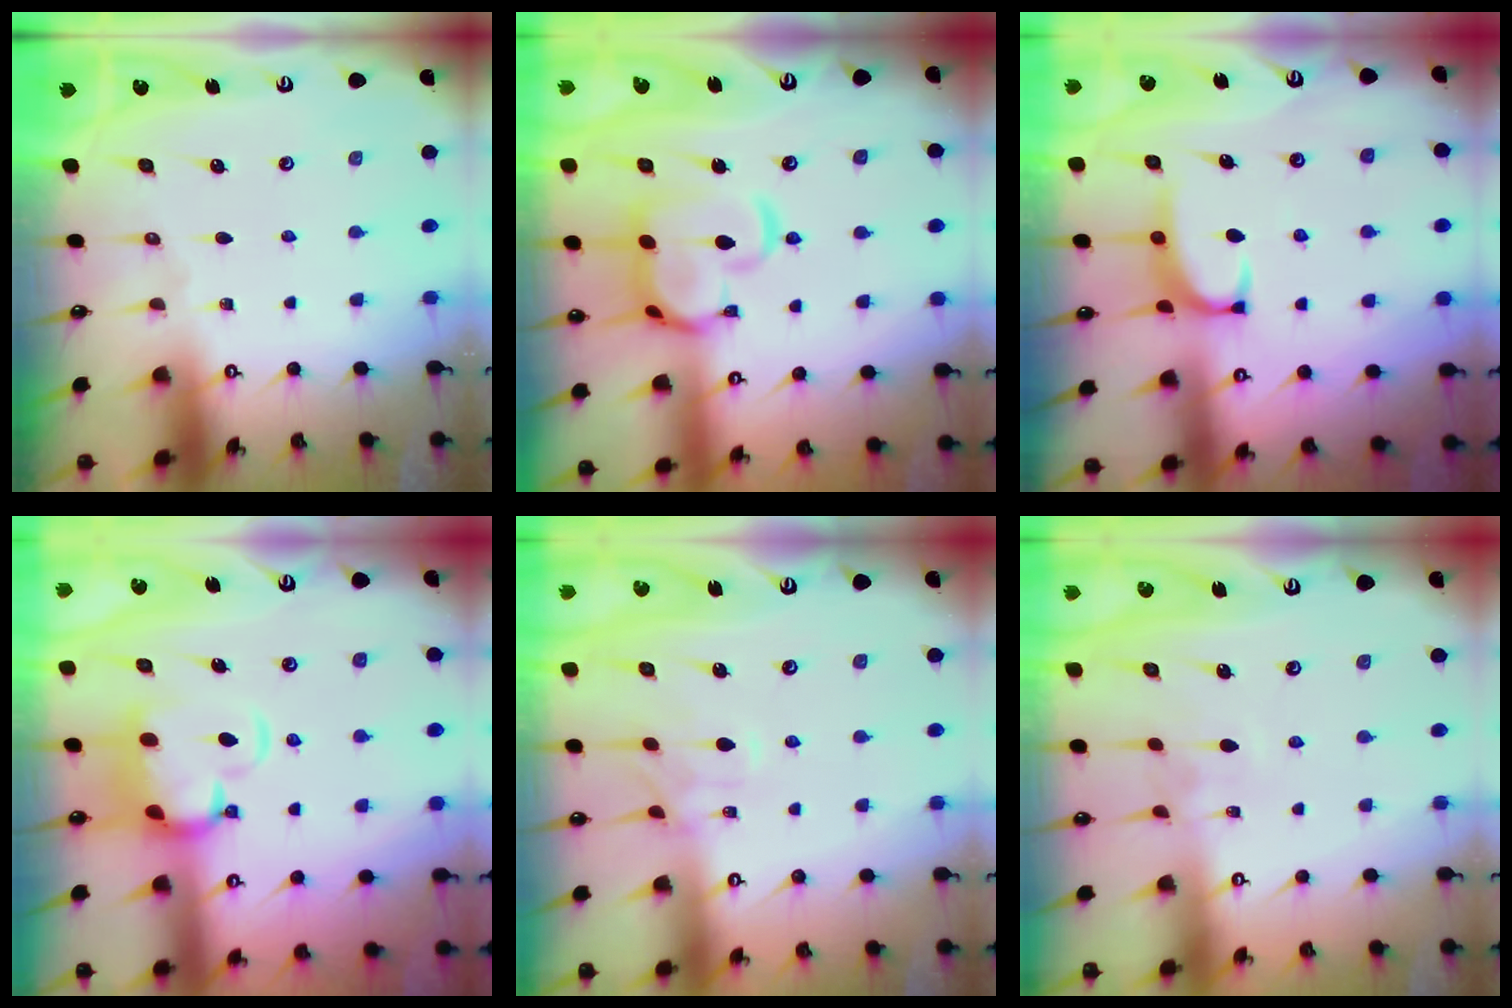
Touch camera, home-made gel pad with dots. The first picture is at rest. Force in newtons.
{"total": 9.0, "press": 8.9, "slide": 1.5}
{"total": 2.1, "press": 2.1, "slide": 0.6}
{"total": 3.7, "press": 3.5, "slide": 1.4}
{"total": 1.0, "press": 0.5, "slide": 0.8}
{"total": 3.0, "press": 3.0, "slide": 0.4}